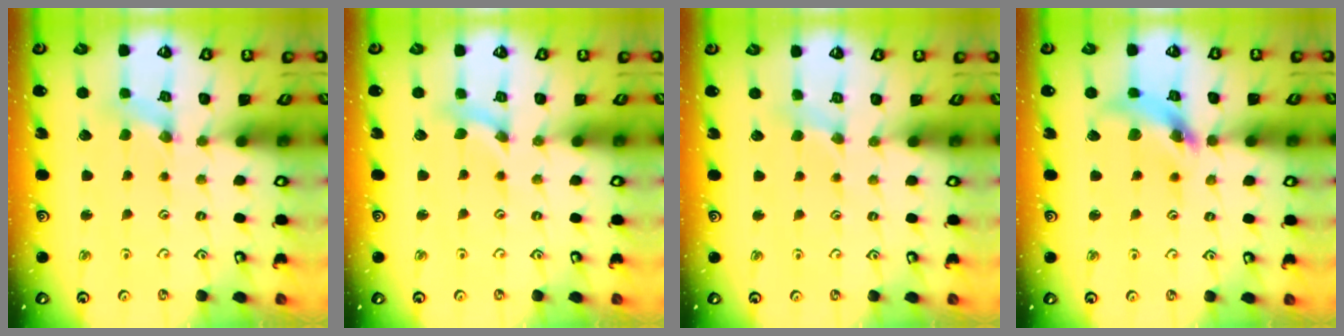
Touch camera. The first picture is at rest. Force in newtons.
{"total": 0.8, "press": 0.8, "slide": 0.1}
{"total": 2.4, "press": 2.3, "slide": 0.5}
{"total": 11.1, "press": 11.0, "slide": 1.1}